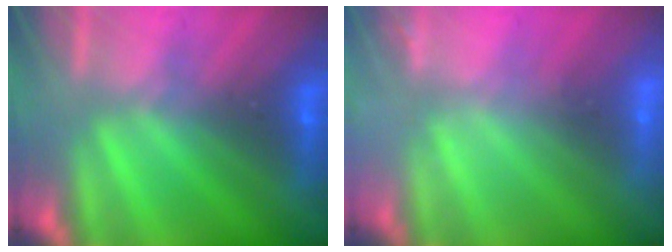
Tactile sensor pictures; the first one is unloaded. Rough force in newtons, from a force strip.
{"total": 2.4}